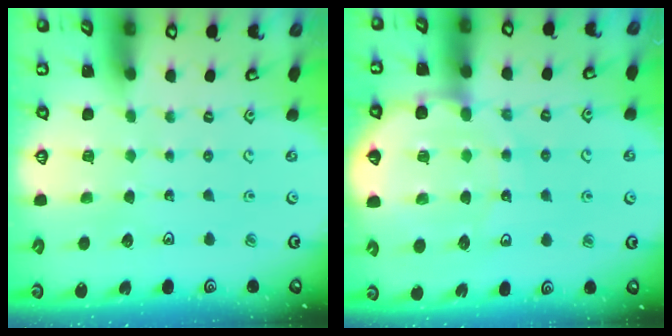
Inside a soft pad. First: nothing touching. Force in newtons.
{"total": 12.7, "press": 12.3, "slide": 3.3}